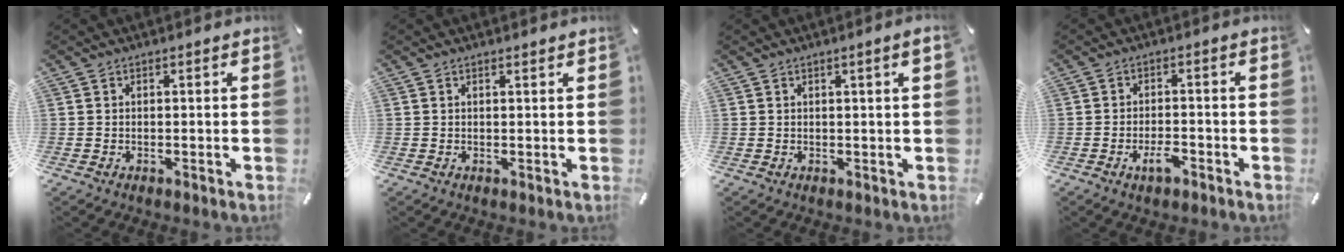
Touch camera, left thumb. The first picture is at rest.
{"total": 0.6, "force": [0.4, 0.0, 0.4], "torque": [-0.006, -0.001, 0.007]}
{"total": 2.1, "force": [0.6, 0.0, 2.0], "torque": [-0.036, -0.001, 0.010]}
{"total": 4.6, "force": [-2.5, 2.0, 3.3], "torque": [-0.064, 0.008, -0.046]}